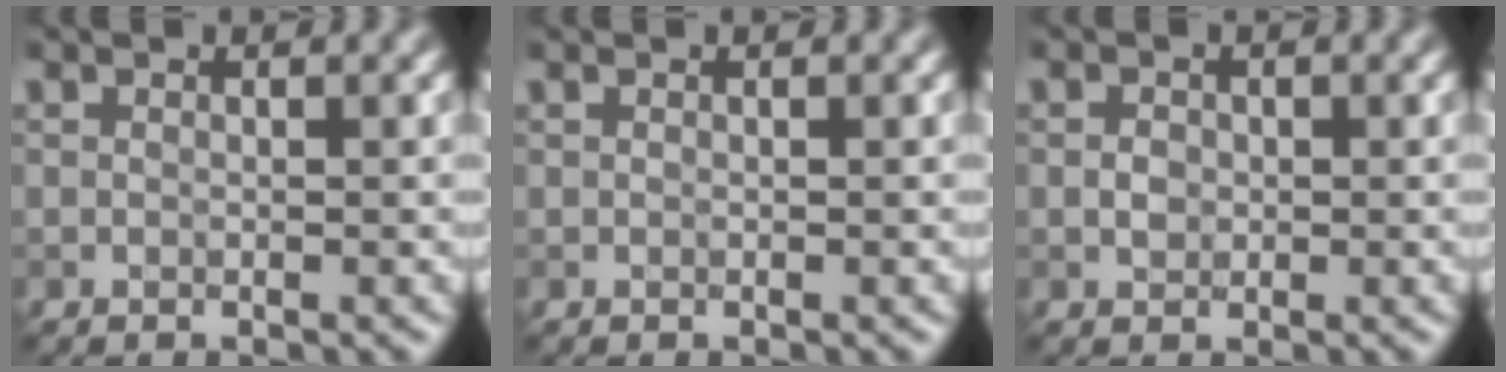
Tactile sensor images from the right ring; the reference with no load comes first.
{"total": 0.0}
{"total": 1.2, "force": [-0.1, 1.0, 0.6], "torque": [-0.010, -0.001, -0.004]}